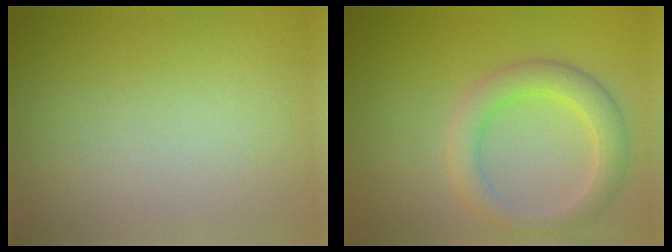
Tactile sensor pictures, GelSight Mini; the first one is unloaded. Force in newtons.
{"total": 3.7, "press": 3.6, "slide": 0.2}